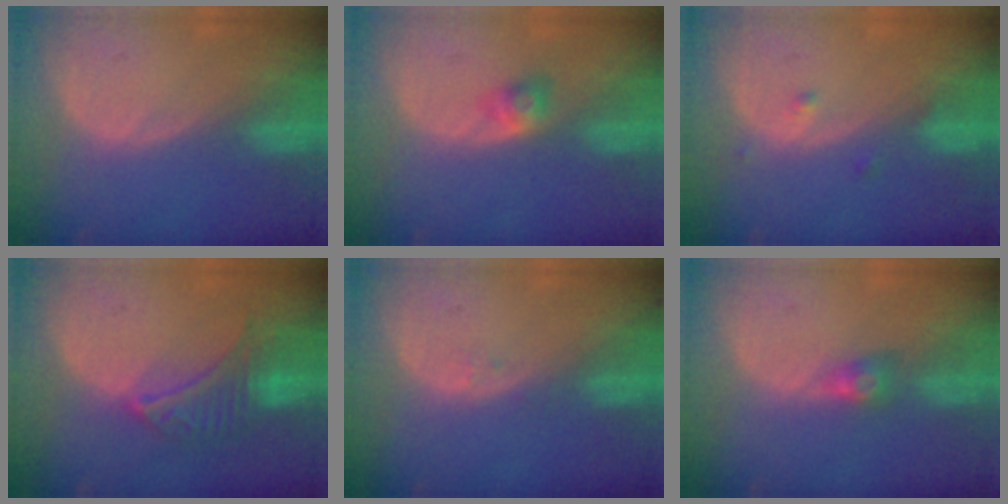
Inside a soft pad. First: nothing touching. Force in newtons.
{"total": 2.7, "press": 2.4, "slide": 1.1}
{"total": 1.3, "press": 1.3, "slide": 0.0}
{"total": 6.4, "press": 6.4, "slide": 0.5}
{"total": 0.6, "press": 0.6, "slide": 0.1}
{"total": 3.0, "press": 2.5, "slide": 1.7}